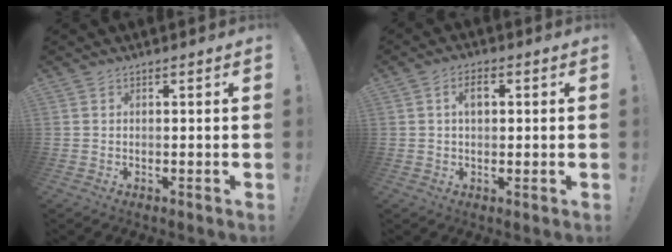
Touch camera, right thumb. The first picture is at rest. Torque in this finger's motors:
{"motor_torque": [0.45, 0.54, 0.08, 0.03, 0.01]}